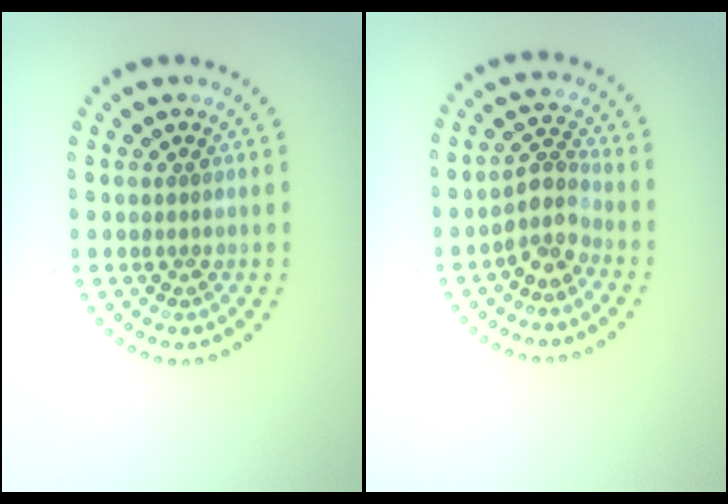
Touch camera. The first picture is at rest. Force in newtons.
{"total": 2.8, "press": 2.1, "slide": 1.8}